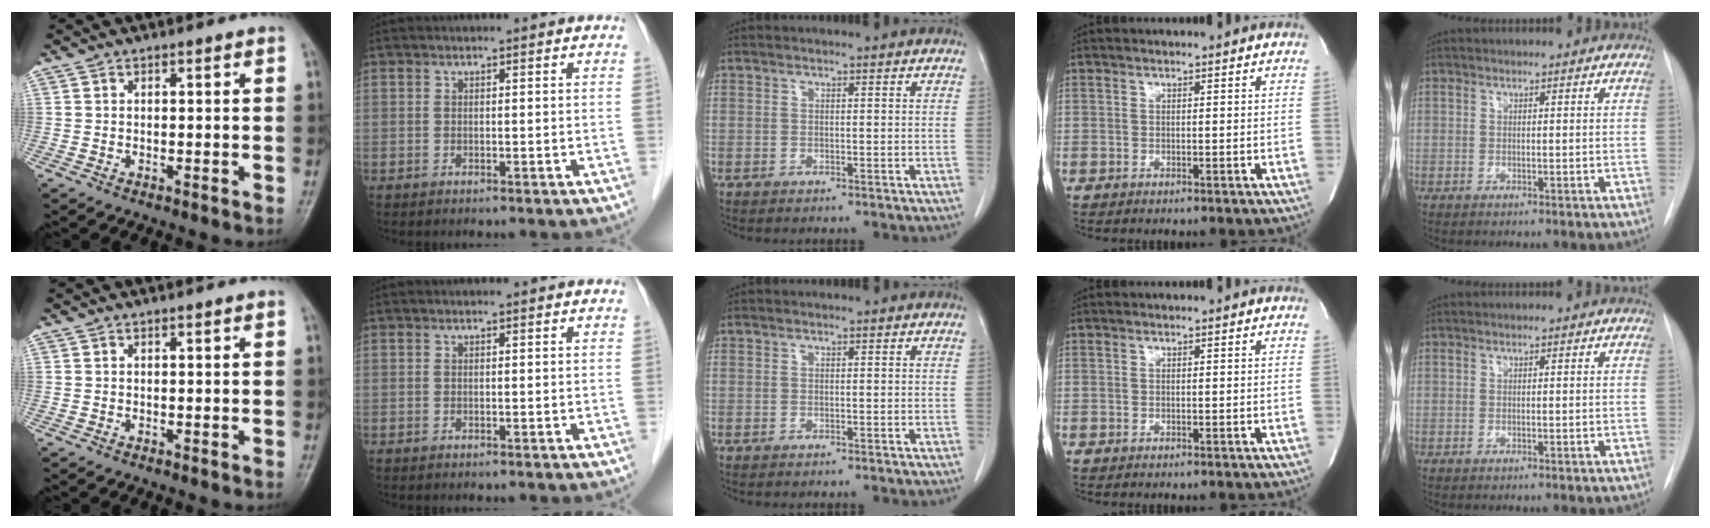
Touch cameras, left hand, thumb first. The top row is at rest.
{}